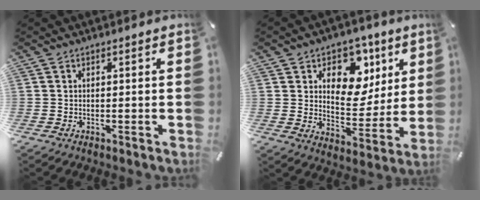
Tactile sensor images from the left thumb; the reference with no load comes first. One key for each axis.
{"total": 13.0, "fx": 5.4, "fy": 9.8, "fz": 6.6, "tx": -0.079, "ty": -0.037, "tz": 0.095}